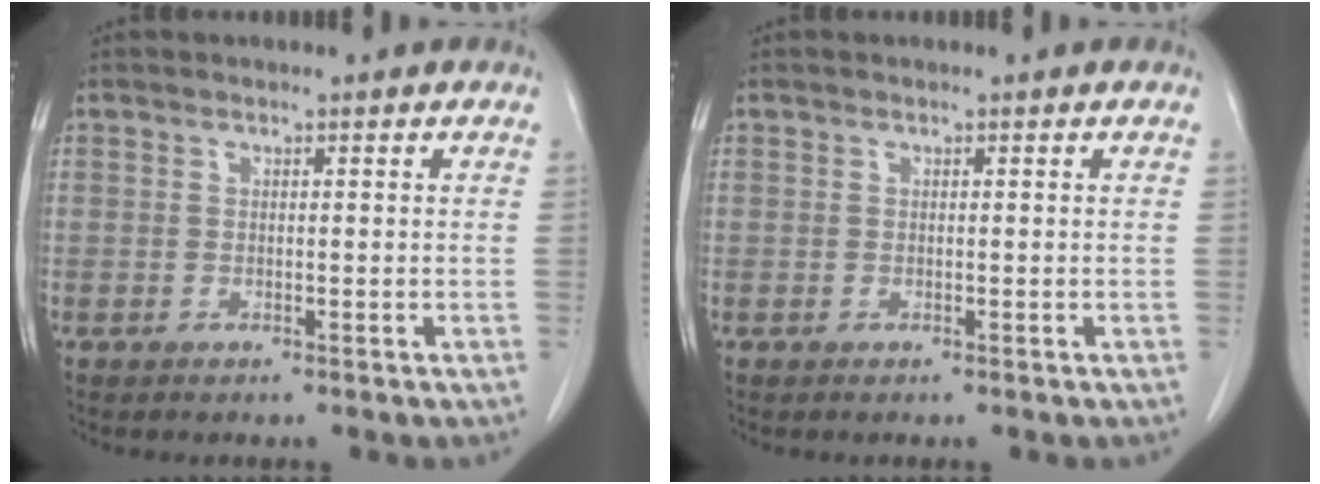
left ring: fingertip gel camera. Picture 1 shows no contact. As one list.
[{"total": 0.0}]